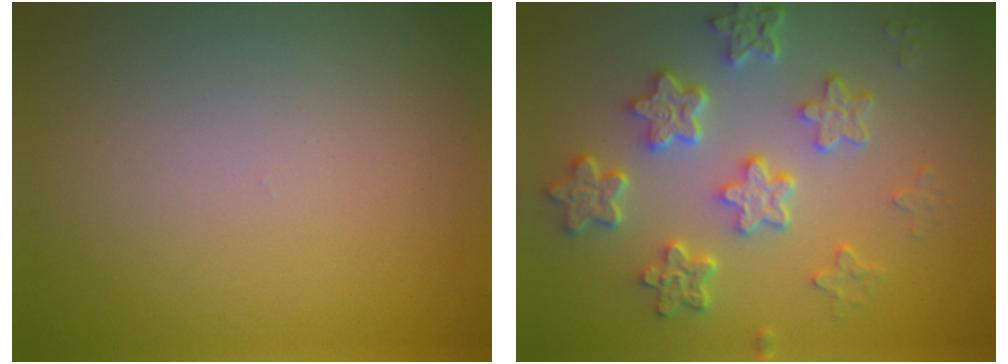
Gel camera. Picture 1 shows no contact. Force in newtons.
{"total": 6.0, "press": 4.6, "slide": 3.8}